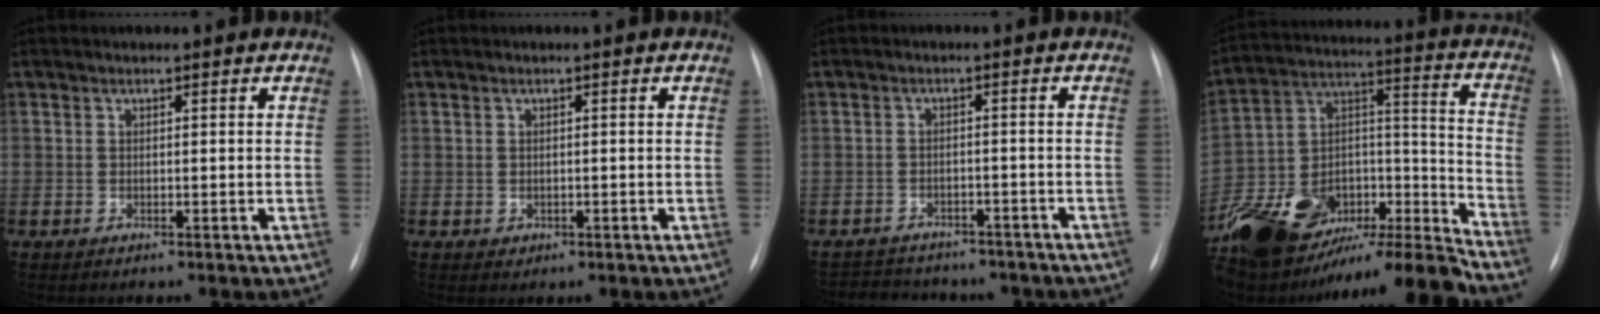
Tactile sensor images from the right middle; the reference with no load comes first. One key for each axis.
{"total": 0.8, "fx": -0.2, "fy": 0.7, "fz": 0.3, "tx": -0.005, "ty": 0.000, "tz": 0.002}
{"total": 12.1, "fx": -10.5, "fy": 5.1, "fz": 3.1, "tx": -0.059, "ty": 0.018, "tz": -0.122}
{"total": 23.5, "fx": -19.4, "fy": 6.1, "fz": 11.9, "tx": -0.187, "ty": 0.041, "tz": -0.321}